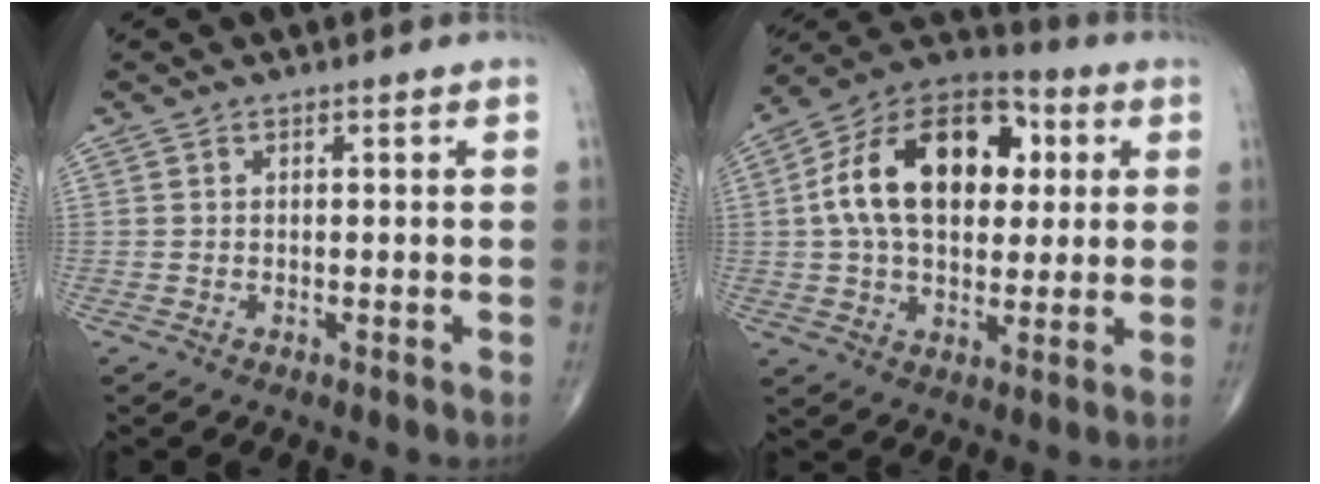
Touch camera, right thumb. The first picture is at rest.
{"total": 21.3, "force": [3.8, 13.3, 16.1], "torque": [-0.247, 0.018, 0.056]}